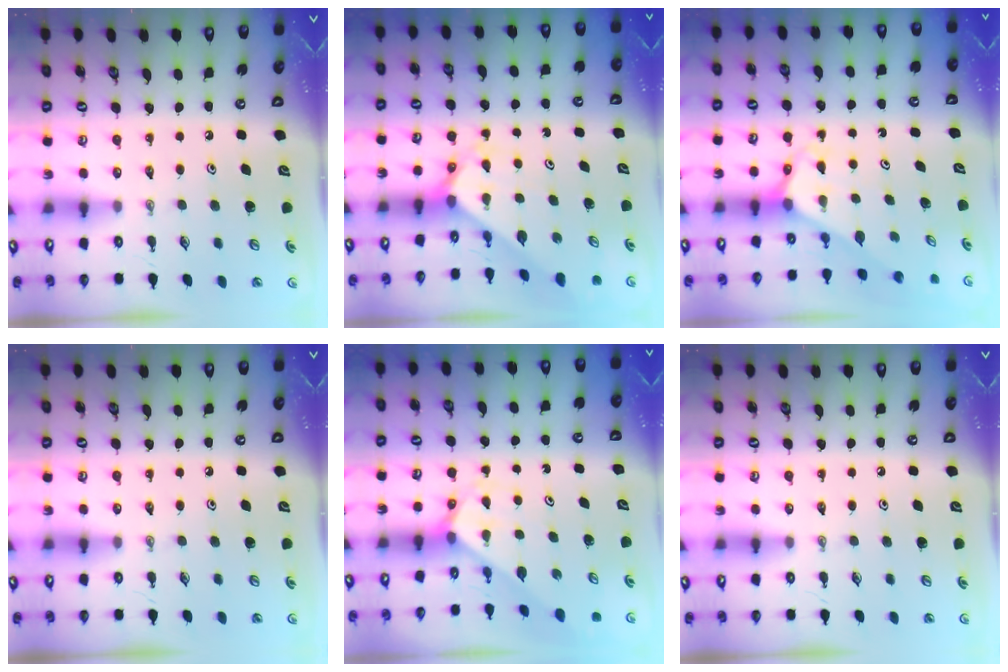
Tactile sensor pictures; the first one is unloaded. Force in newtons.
{"total": 2.2, "press": 2.2, "slide": 0.2}
{"total": 2.6, "press": 2.6, "slide": 0.2}
{"total": 0.0}
{"total": 2.2, "press": 2.2, "slide": 0.1}
{"total": 0.0}